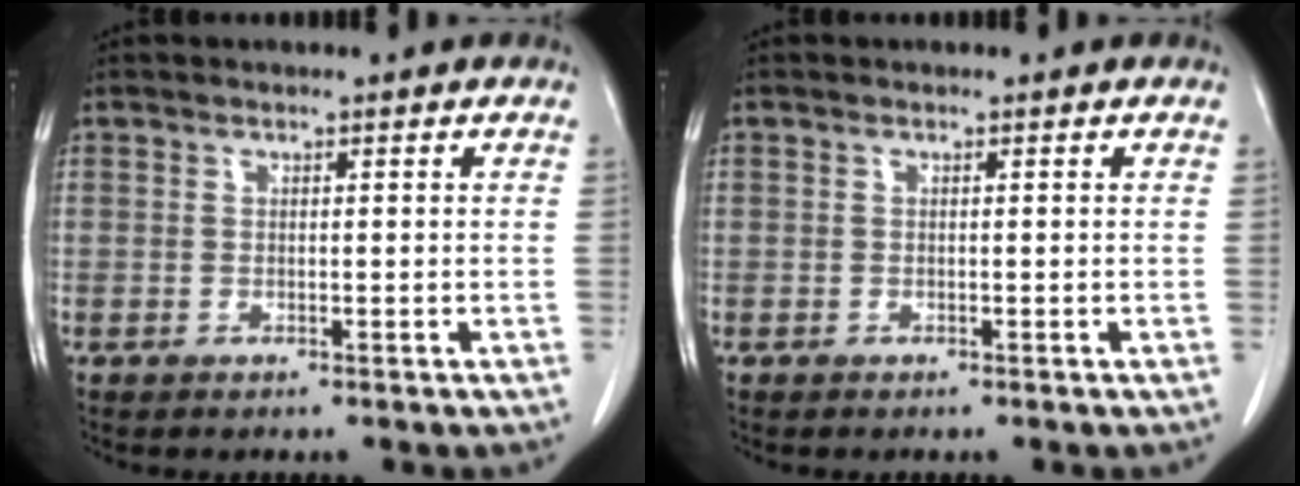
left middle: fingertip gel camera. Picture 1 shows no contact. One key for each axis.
{"total": 0.0}